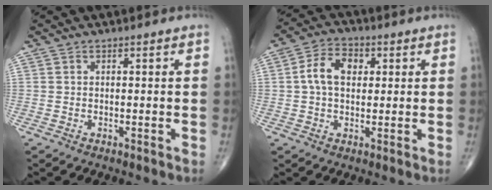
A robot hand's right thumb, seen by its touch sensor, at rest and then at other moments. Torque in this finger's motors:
{"motor_torque": [0.49, 0.46, 0.65, 0.05, 0.24]}